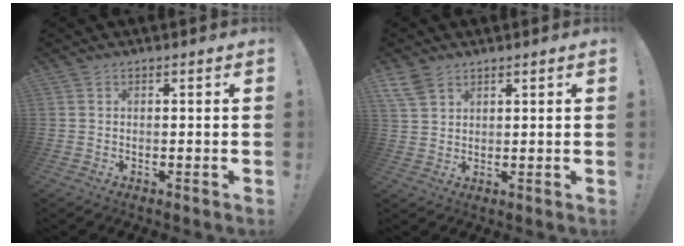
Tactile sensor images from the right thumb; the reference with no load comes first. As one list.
[{"total": 5.3, "force": [3.5, 3.1, 2.3], "torque": [-0.044, -0.012, 0.071]}]